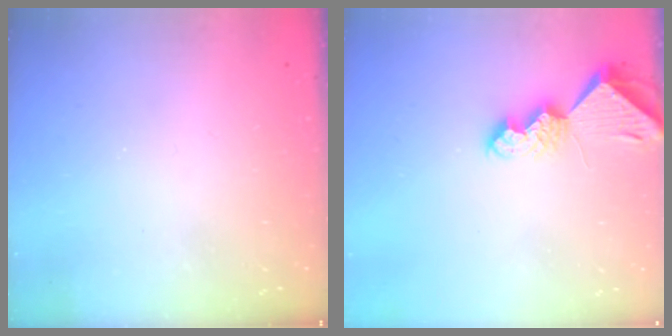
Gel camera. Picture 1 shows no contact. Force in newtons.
{"total": 7.4, "press": 7.3, "slide": 1.1}